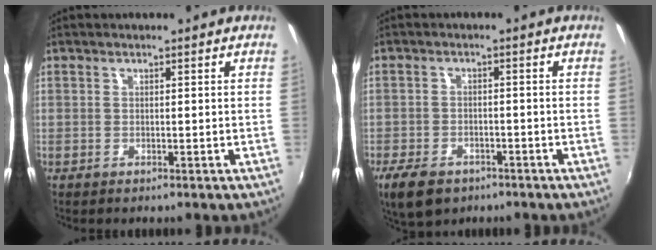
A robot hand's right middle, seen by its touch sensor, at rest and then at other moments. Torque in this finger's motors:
{"motor_torque": [0.87, -0.64, 0.08, 0.02]}